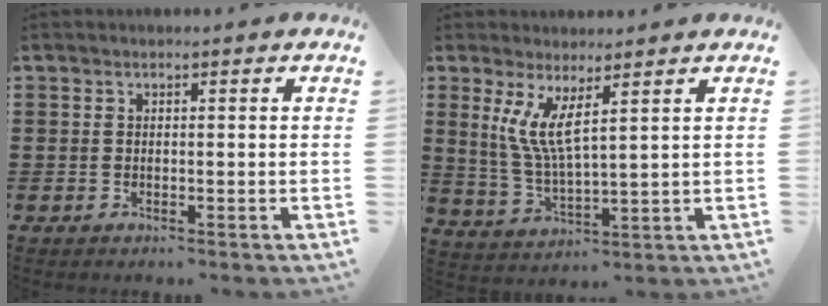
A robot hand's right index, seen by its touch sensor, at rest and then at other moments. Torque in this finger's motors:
{"motor_torque": [0.40, 0.28, 0.22, 0.15]}